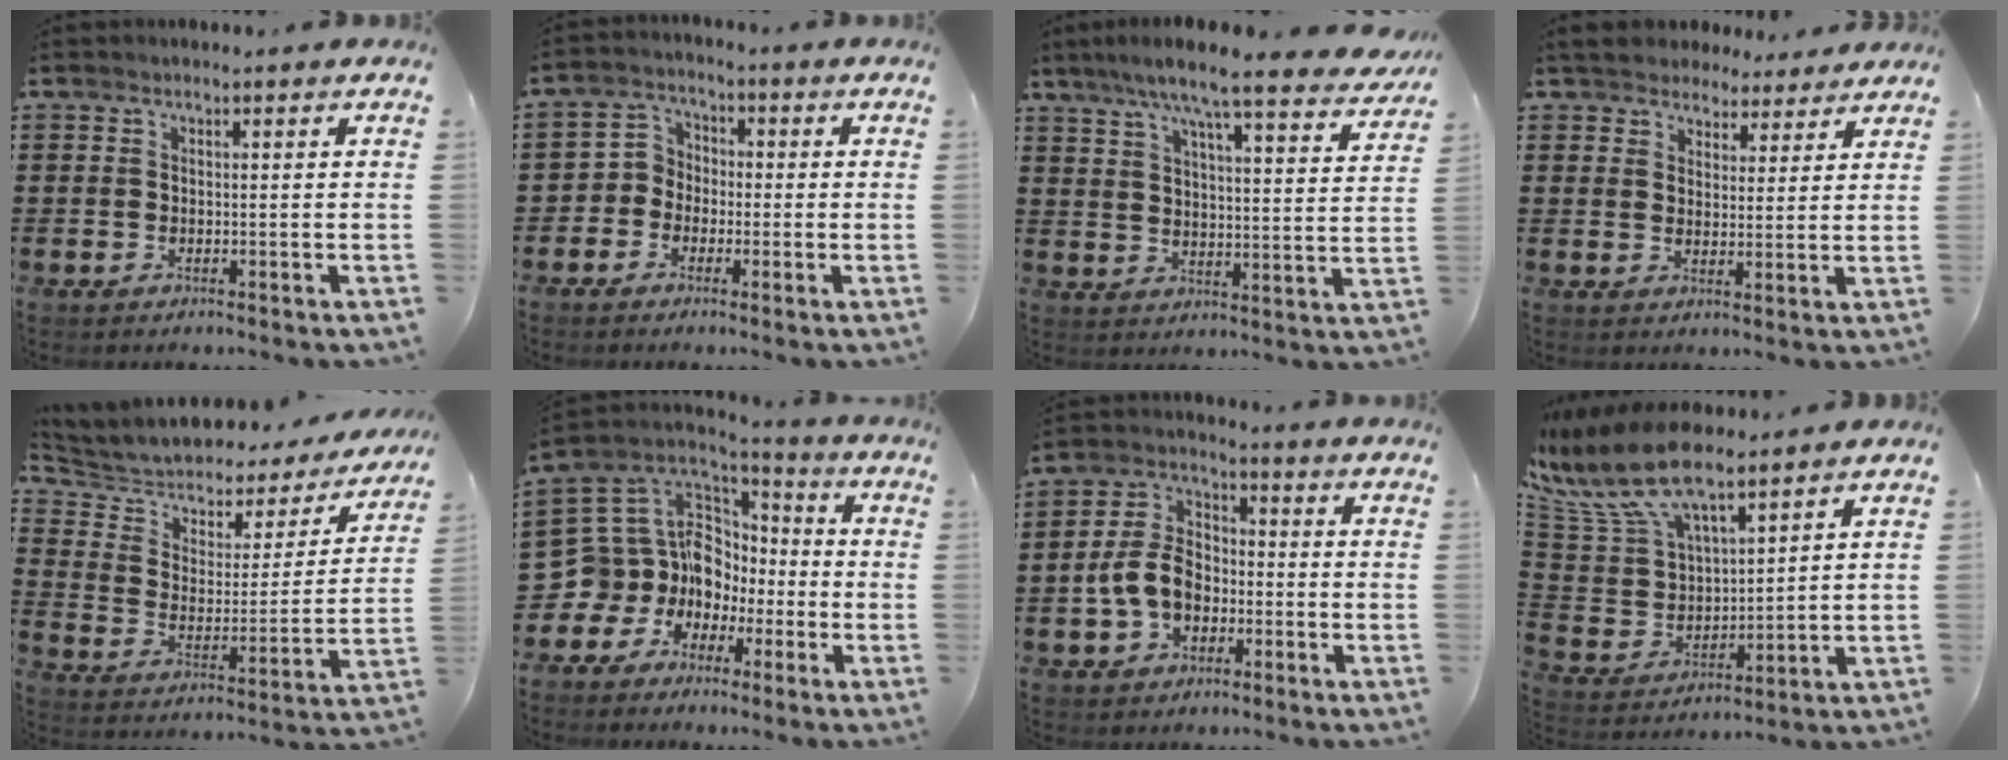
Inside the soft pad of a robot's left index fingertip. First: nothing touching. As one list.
[{"total": 4.0, "force": [-2.0, 3.4, 0.6], "torque": [-0.033, 0.009, -0.048]}, {"total": 7.9, "force": [6.7, -0.1, 4.3], "torque": [-0.100, -0.038, 0.110]}, {"total": 4.4, "force": [4.1, 1.6, 0.3], "torque": [-0.025, -0.007, 0.075]}, {"total": 4.5, "force": [3.7, 2.2, 1.4], "torque": [-0.057, -0.031, 0.055]}, {"total": 12.5, "force": [-1.0, 11.8, 4.0], "torque": [-0.118, -0.029, -0.001]}, {"total": 7.6, "force": [-2.0, 5.5, 4.8], "torque": [-0.124, 0.011, -0.046]}, {"total": 11.8, "force": [9.1, 3.5, 6.5], "torque": [-0.173, -0.035, 0.161]}]